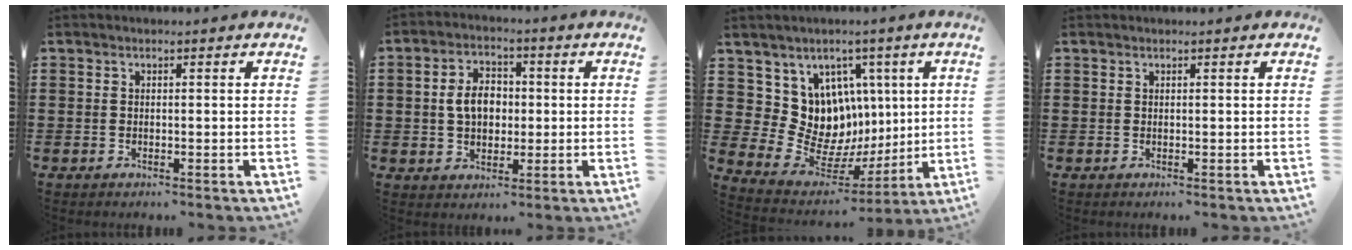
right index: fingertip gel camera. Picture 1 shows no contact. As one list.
[{"total": 5.8, "force": [0.1, 4.0, 4.2], "torque": [-0.089, 0.009, -0.005]}, {"total": 11.4, "force": [2.7, 10.6, 3.1], "torque": [-0.083, -0.052, 0.063]}, {"total": 0.0}]